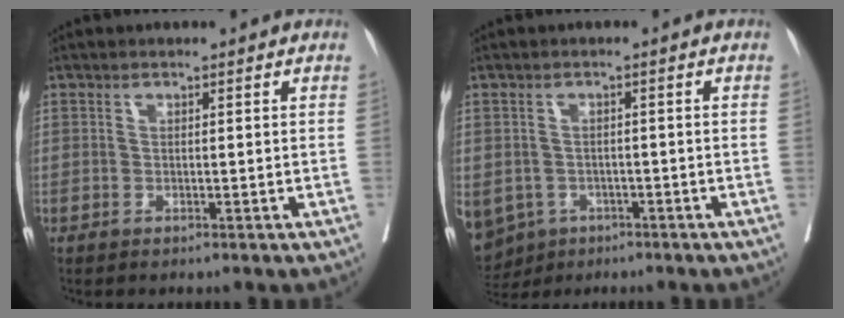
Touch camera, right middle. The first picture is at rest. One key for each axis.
{"total": 11.9, "fx": -6.0, "fy": 9.5, "fz": 3.9, "tx": -0.120, "ty": -0.008, "tz": -0.078}